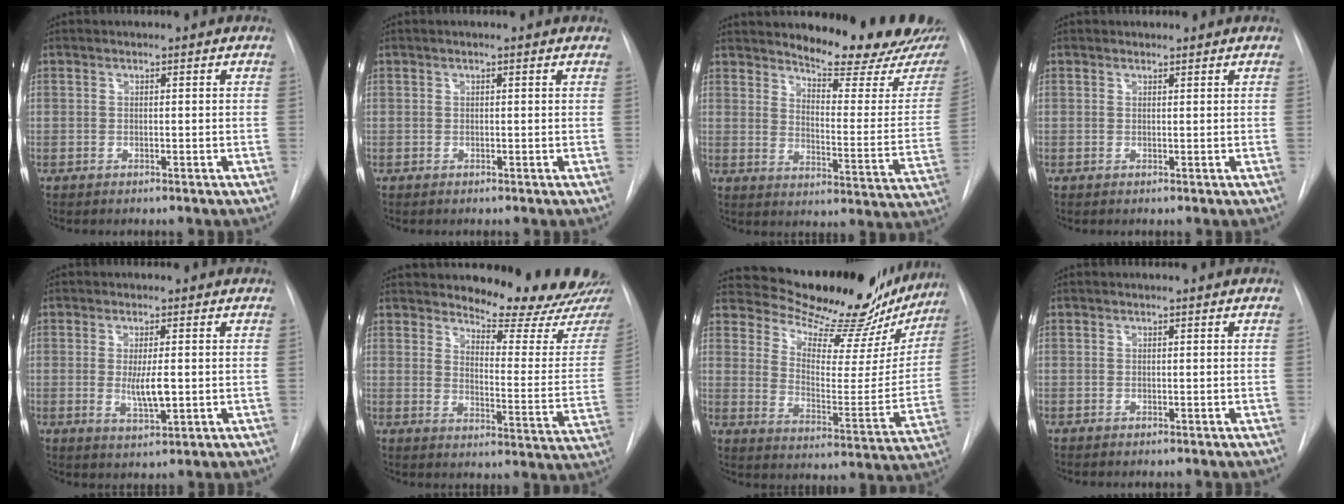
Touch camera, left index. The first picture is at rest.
{"total": 0.7, "force": [0.6, 0.1, 0.4], "torque": [-0.010, 0.009, 0.006]}
{"total": 18.5, "force": [16.9, 2.6, 7.0], "torque": [-0.086, -0.090, 0.208]}
{"total": 0.7, "force": [0.6, 0.3, -0.2], "torque": [0.000, 0.001, 0.009]}
{"total": 4.3, "force": [-0.1, 1.1, 4.1], "torque": [-0.074, -0.009, 0.001]}
{"total": 15.7, "force": [14.9, 0.7, 4.8], "torque": [-0.058, -0.102, 0.181]}
{"total": 25.4, "force": [22.5, 6.9, 9.5], "torque": [-0.135, -0.058, 0.292]}
{"total": 0.0}